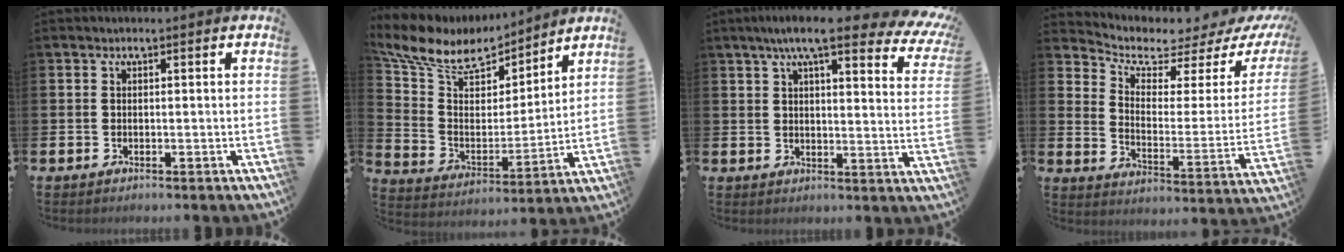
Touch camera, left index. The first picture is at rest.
{"total": 10.6, "force": [9.2, 4.3, 3.1], "torque": [-0.115, -0.052, 0.164]}
{"total": 9.2, "force": [7.3, 1.7, 5.3], "torque": [-0.094, -0.033, 0.124]}
{"total": 4.4, "force": [3.9, 1.7, 1.1], "torque": [-0.045, -0.045, 0.059]}